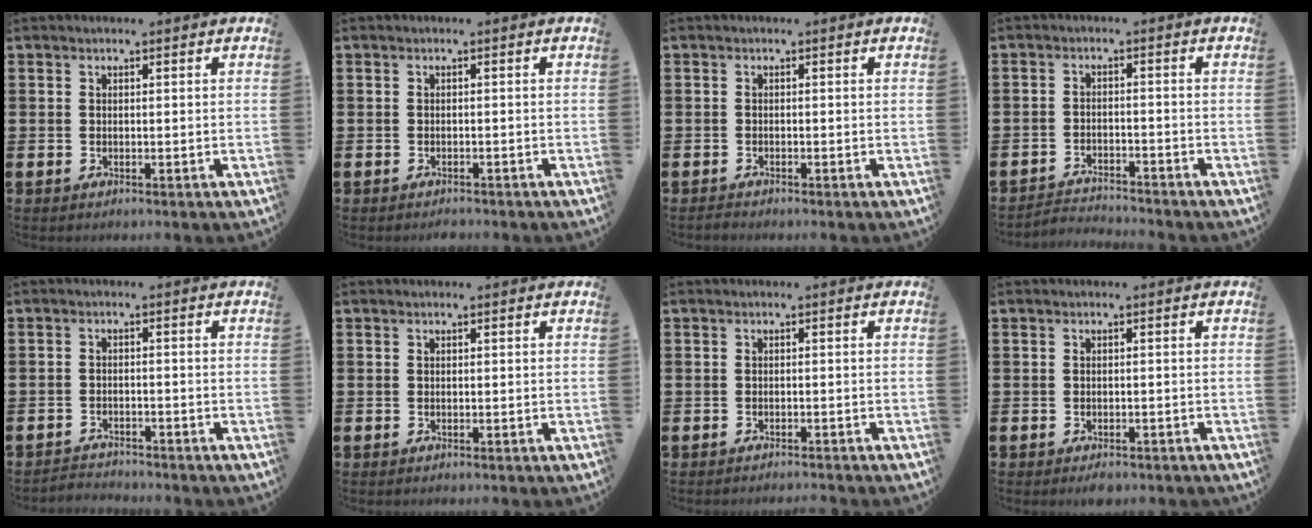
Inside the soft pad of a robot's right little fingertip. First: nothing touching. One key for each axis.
{"total": 0.7, "fx": -0.7, "fy": 0.1, "fz": 0.1, "tx": -0.004, "ty": -0.002, "tz": -0.013}
{"total": 0.6, "fx": -0.5, "fy": 0.1, "fz": 0.2, "tx": -0.006, "ty": 0.000, "tz": -0.011}
{"total": 2.5, "fx": -2.5, "fy": 0.0, "fz": -0.1, "tx": -0.005, "ty": 0.002, "tz": -0.054}
{"total": 1.9, "fx": -1.9, "fy": 0.0, "fz": -0.3, "tx": 0.000, "ty": 0.004, "tz": -0.043}
{"total": 0.0}
{"total": 0.7, "fx": -0.7, "fy": -0.1, "fz": 0.0, "tx": 0.000, "ty": 0.000, "tz": -0.015}
{"total": 0.7, "fx": -0.6, "fy": 0.2, "fz": 0.3, "tx": -0.006, "ty": -0.001, "tz": -0.012}